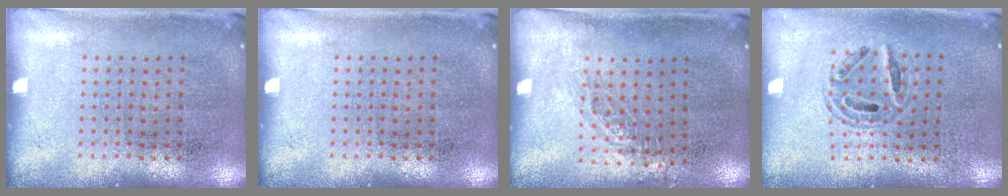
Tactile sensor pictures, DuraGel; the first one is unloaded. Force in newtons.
{"total": 0.0}
{"total": 0.8, "press": 0.8, "slide": 0.1}
{"total": 0.7, "press": 0.7, "slide": 0.2}